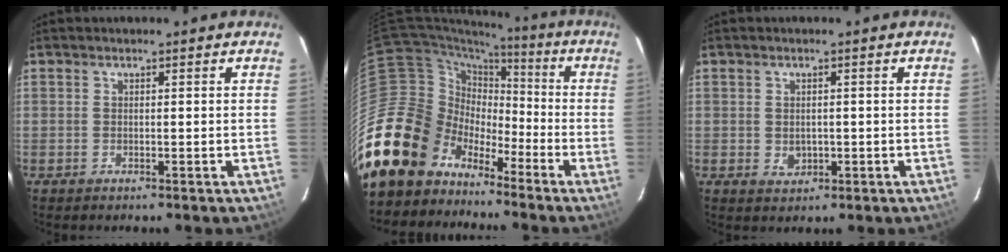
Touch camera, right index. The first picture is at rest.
{"total": 19.1, "force": [-12.0, 13.7, 5.7], "torque": [-0.140, 0.030, -0.212]}
{"total": 2.5, "force": [-0.2, 2.1, 1.3], "torque": [-0.021, 0.000, 0.001]}